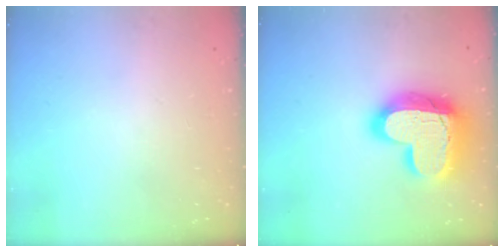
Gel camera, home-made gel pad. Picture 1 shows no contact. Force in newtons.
{"total": 23.6, "press": 23.5, "slide": 2.0}